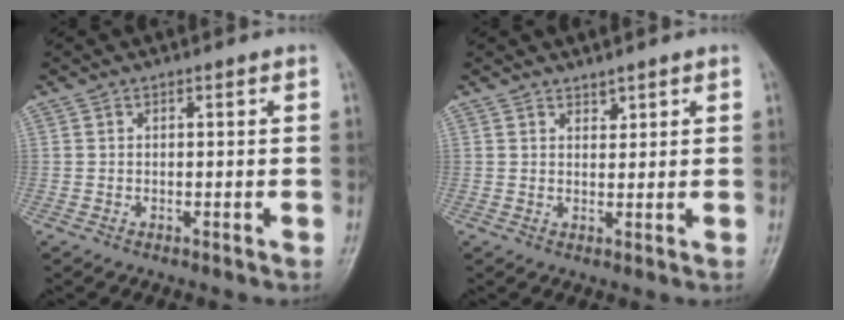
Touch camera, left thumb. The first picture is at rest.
{"total": 1.5, "force": [1.3, 0.7, 0.4], "torque": [0.007, -0.010, 0.021]}